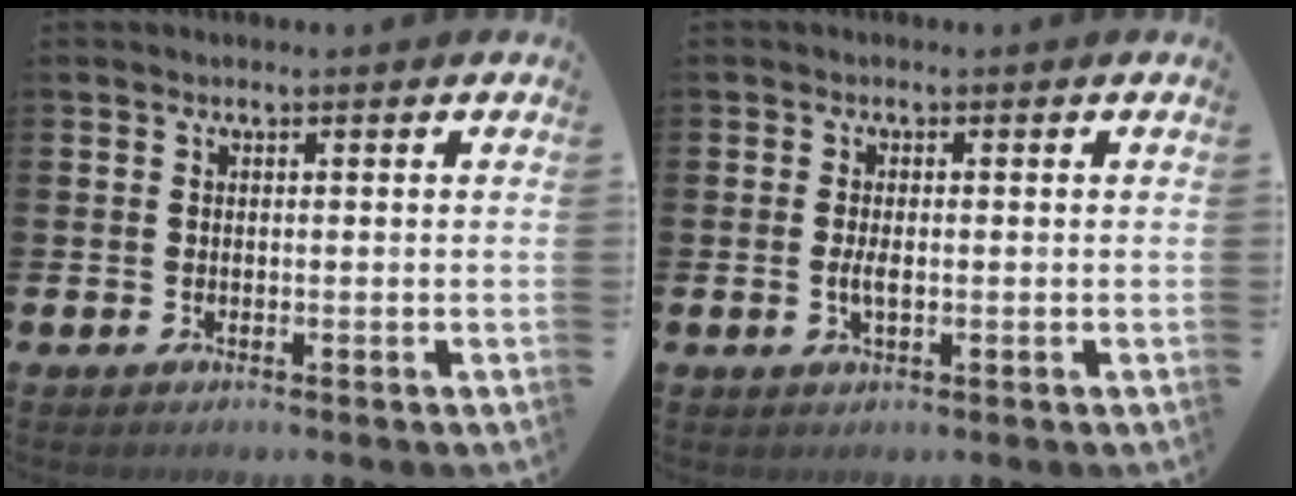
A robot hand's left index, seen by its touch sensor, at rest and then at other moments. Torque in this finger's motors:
{"motor_torque": [0.50, 0.03, 0.05, 0.08]}